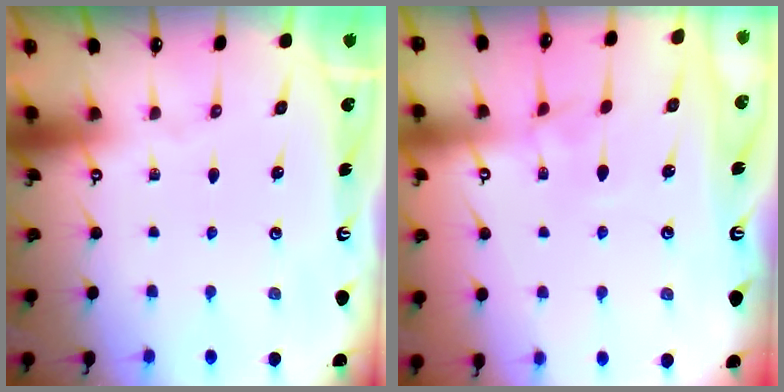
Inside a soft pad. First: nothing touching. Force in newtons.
{"total": 1.4, "press": 1.3, "slide": 0.5}